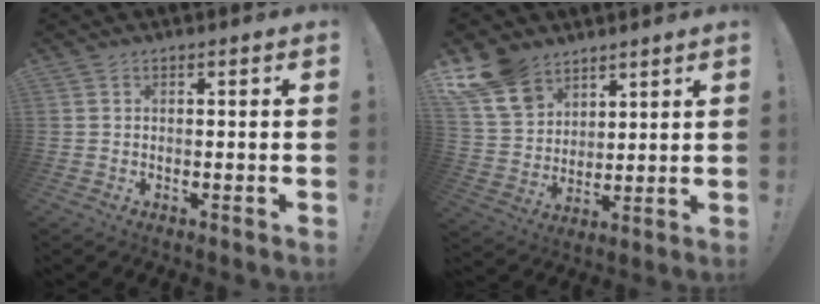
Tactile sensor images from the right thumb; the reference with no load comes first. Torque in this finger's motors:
{"motor_torque": [0.22, 2.46, 0.36, 0.28, 0.00]}